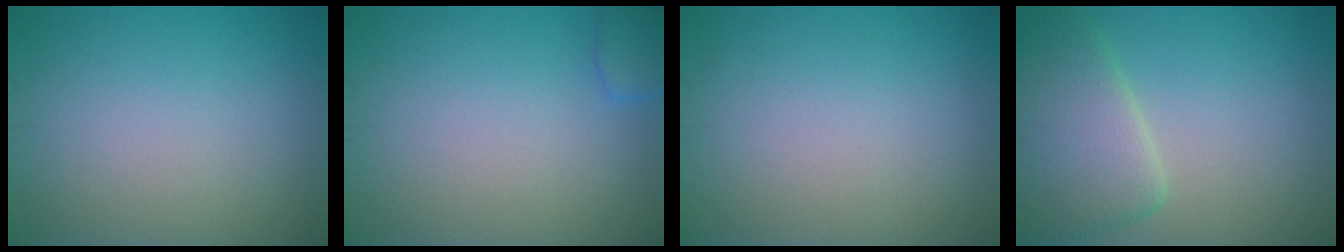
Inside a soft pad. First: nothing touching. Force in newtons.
{"total": 1.9, "press": 1.9, "slide": 0.2}
{"total": 0.0}
{"total": 5.9, "press": 5.9, "slide": 0.5}